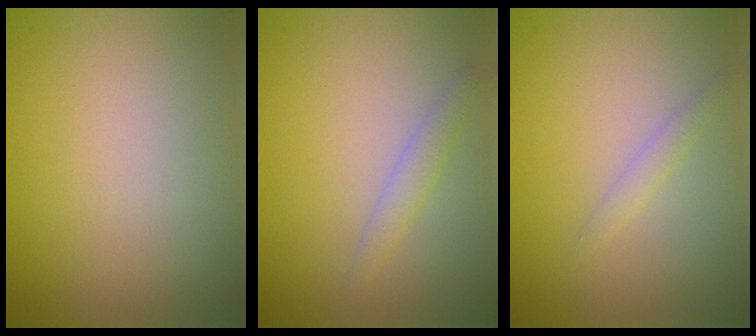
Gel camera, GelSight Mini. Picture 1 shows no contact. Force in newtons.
{"total": 1.5, "press": 1.5, "slide": 0.2}
{"total": 1.0, "press": 0.9, "slide": 0.1}